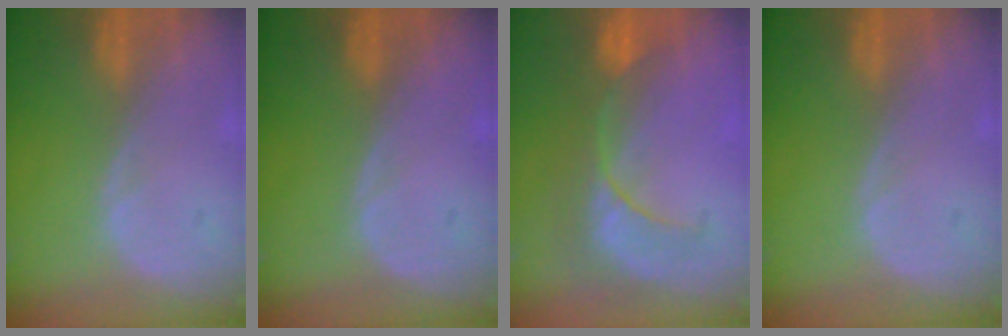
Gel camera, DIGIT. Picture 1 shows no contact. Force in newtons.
{"total": 0.0}
{"total": 7.9, "press": 7.8, "slide": 1.3}
{"total": 0.0}